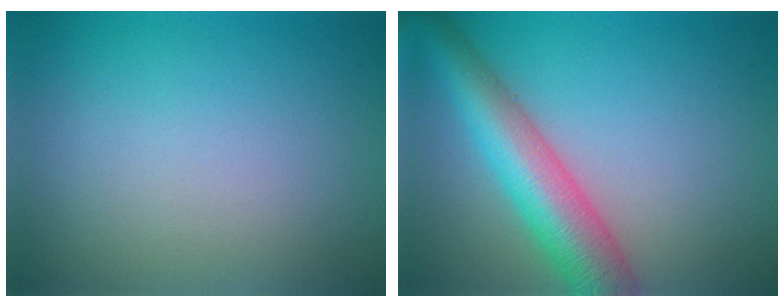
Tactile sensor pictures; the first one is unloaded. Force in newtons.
{"total": 7.2, "press": 7.2, "slide": 0.2}